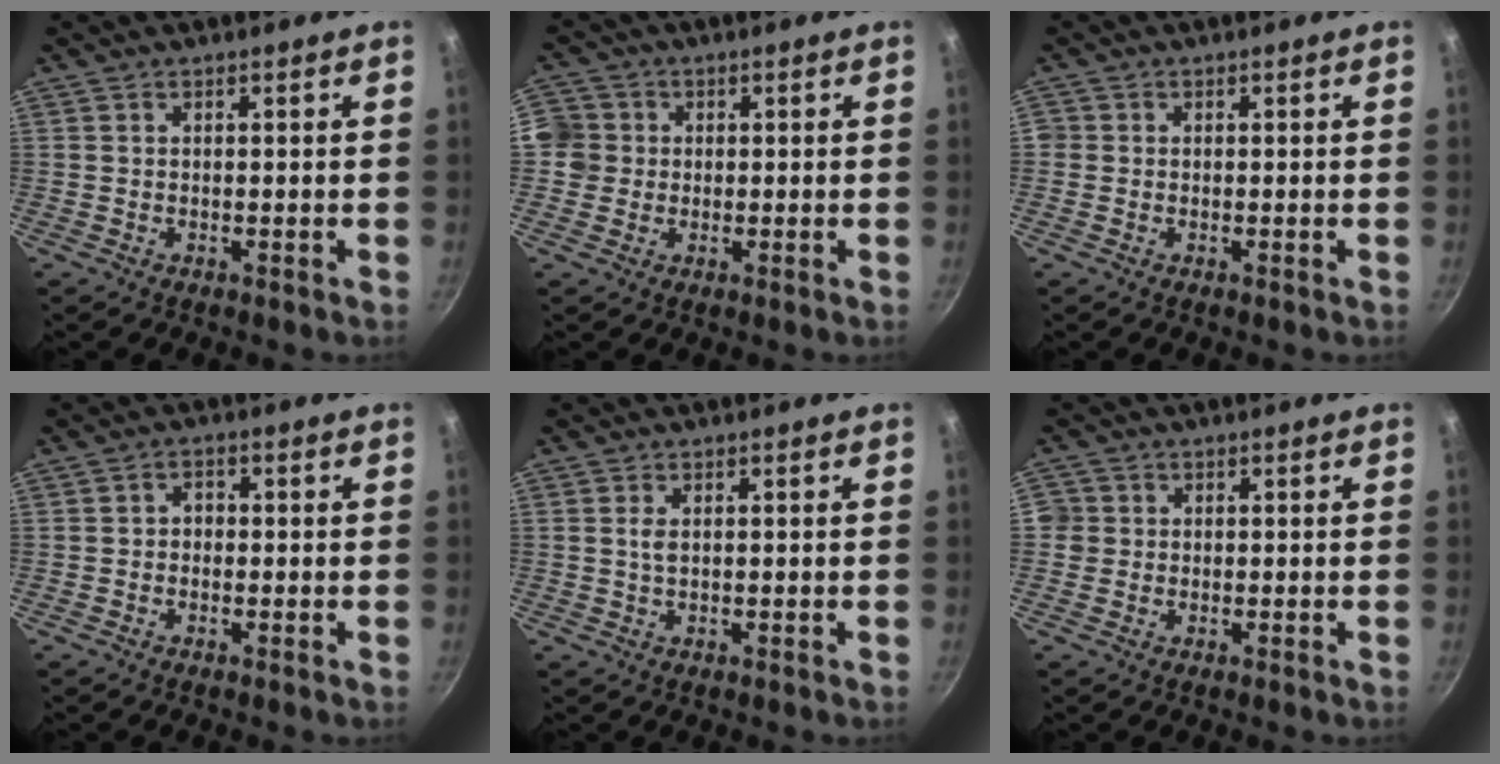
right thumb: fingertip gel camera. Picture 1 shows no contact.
{"total": 5.3, "force": [0.1, 5.1, 1.3], "torque": [0.007, 0.004, -0.012]}
{"total": 0.9, "force": [-0.1, 0.9, 0.2], "torque": [-0.001, 0.002, -0.006]}
{"total": 2.0, "force": [-0.3, 1.7, 1.0], "torque": [-0.008, 0.008, -0.009]}
{"total": 1.6, "force": [0.3, 0.9, 1.3], "torque": [-0.024, -0.001, 0.006]}
{"total": 2.7, "force": [-0.2, 2.7, 0.5], "torque": [0.009, 0.008, -0.008]}